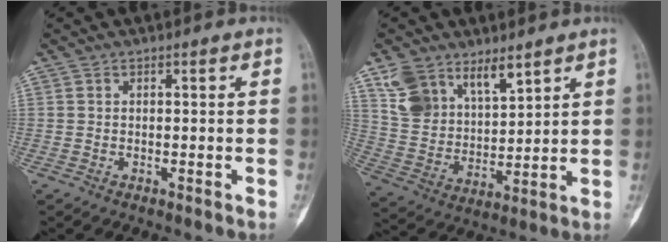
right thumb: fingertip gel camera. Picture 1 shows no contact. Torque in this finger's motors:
{"motor_torque": [-0.42, 2.15, -0.05, 0.27, 0.08]}